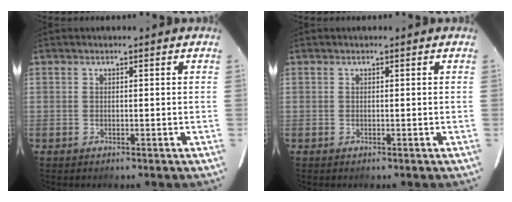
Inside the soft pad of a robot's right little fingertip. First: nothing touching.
{"total": 0.0}